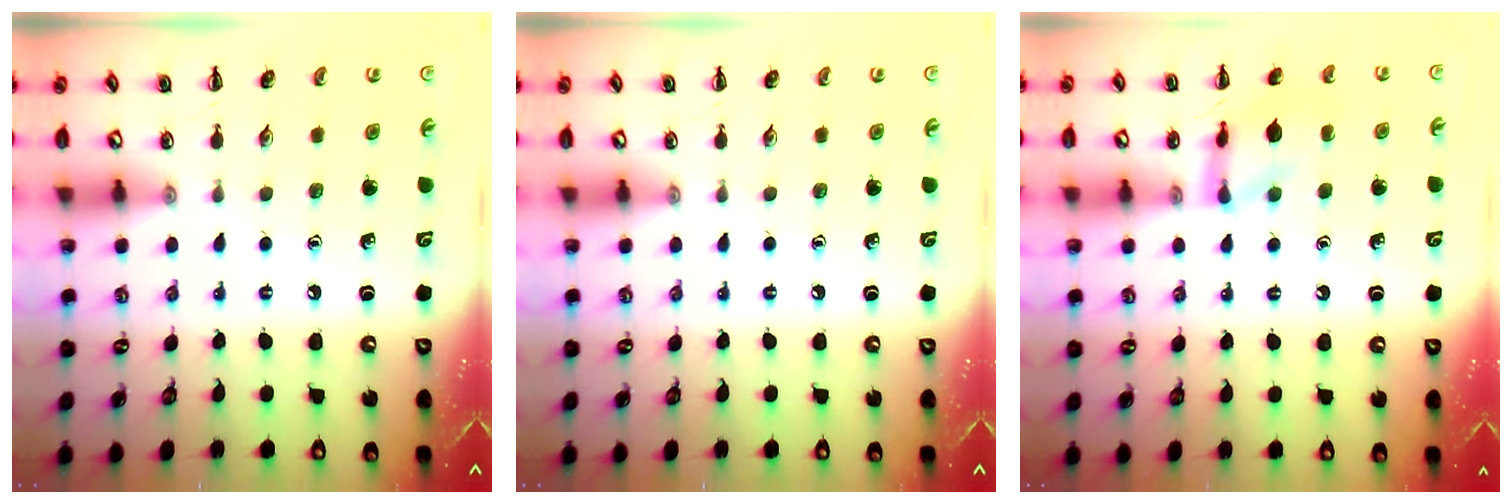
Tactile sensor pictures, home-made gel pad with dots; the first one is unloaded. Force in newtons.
{"total": 0.0}
{"total": 10.6, "press": 10.6, "slide": 0.9}